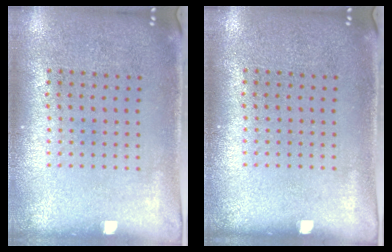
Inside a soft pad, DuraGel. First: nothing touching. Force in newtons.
{"total": 0.0}